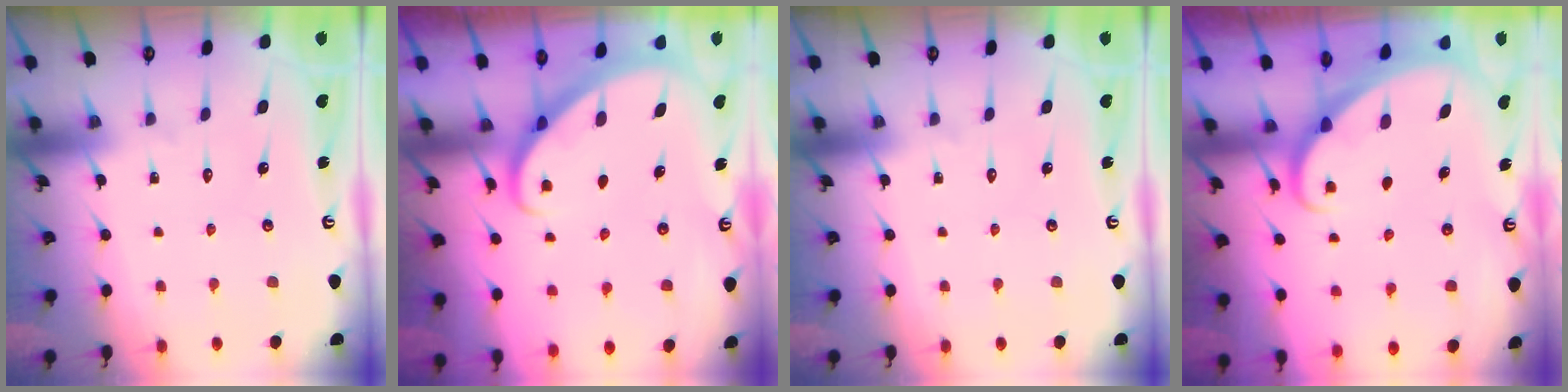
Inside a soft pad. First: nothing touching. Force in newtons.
{"total": 2.9, "press": 2.9, "slide": 0.2}
{"total": 0.0}
{"total": 1.9, "press": 1.9, "slide": 0.1}